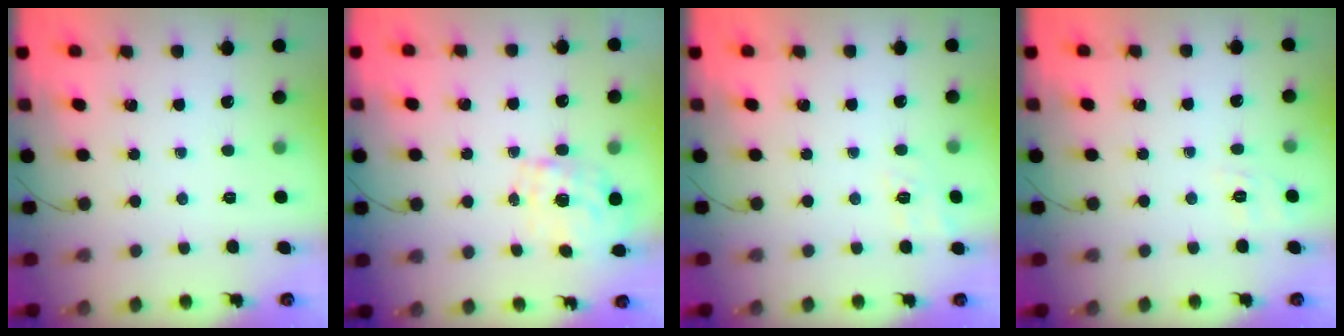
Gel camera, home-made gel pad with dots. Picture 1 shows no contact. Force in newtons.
{"total": 1.7, "press": 1.5, "slide": 0.8}
{"total": 8.2, "press": 7.9, "slide": 2.1}
{"total": 2.0, "press": 0.5, "slide": 1.9}